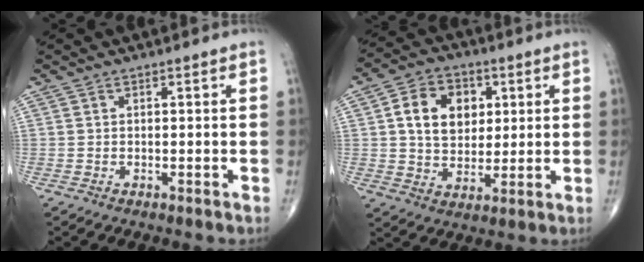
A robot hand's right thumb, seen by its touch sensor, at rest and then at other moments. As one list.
[{"total": 11.9, "force": [2.9, 8.9, 7.3], "torque": [-0.088, -0.002, 0.049]}]